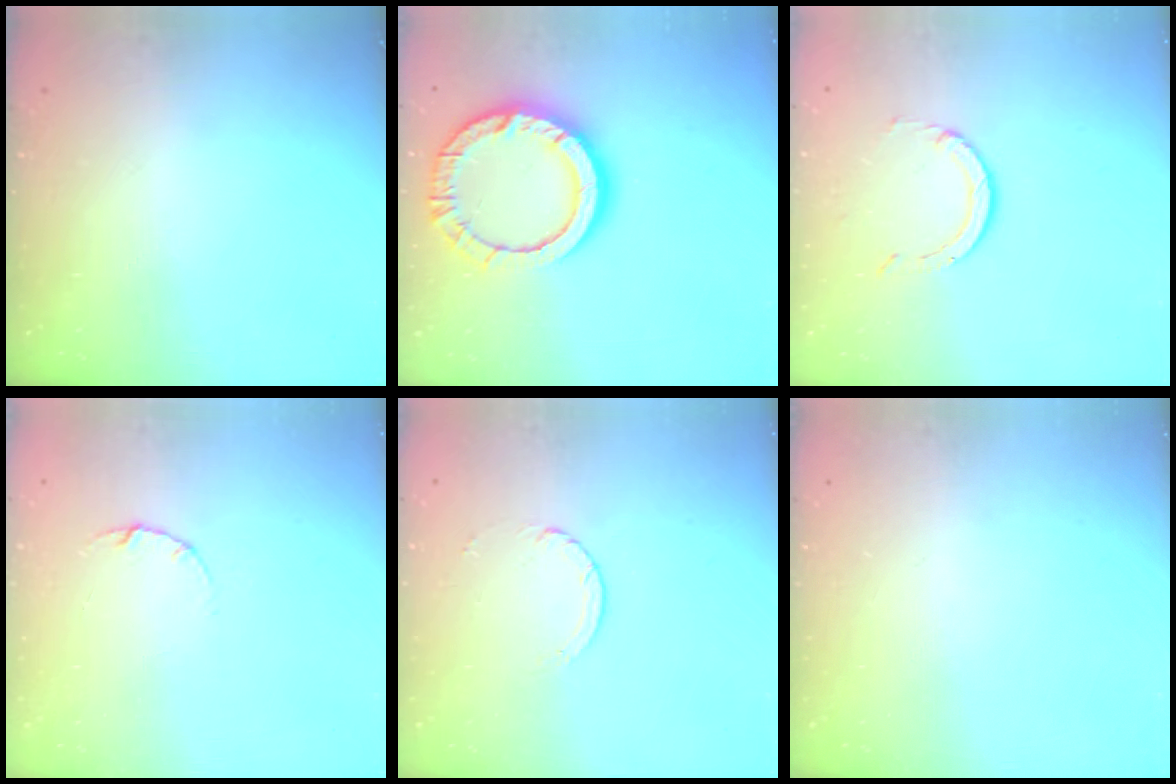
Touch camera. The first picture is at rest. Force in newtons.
{"total": 14.5, "press": 14.5, "slide": 1.1}
{"total": 2.8, "press": 2.8, "slide": 0.2}
{"total": 3.0, "press": 3.0, "slide": 0.4}
{"total": 2.5, "press": 2.4, "slide": 0.2}
{"total": 0.0}